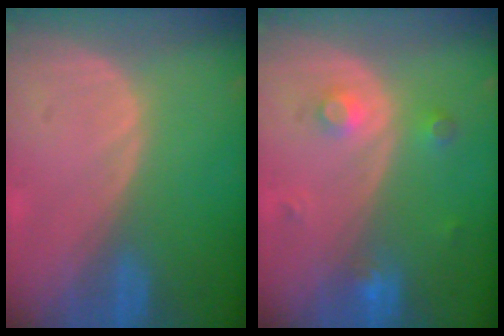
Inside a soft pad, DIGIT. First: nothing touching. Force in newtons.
{"total": 3.2, "press": 3.0, "slide": 1.1}